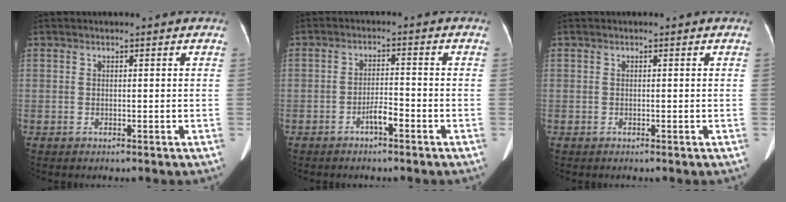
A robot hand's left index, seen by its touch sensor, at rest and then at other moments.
{"total": 2.8, "force": [-1.9, 0.5, 2.0], "torque": [-0.036, 0.003, -0.034]}
{"total": 0.0}